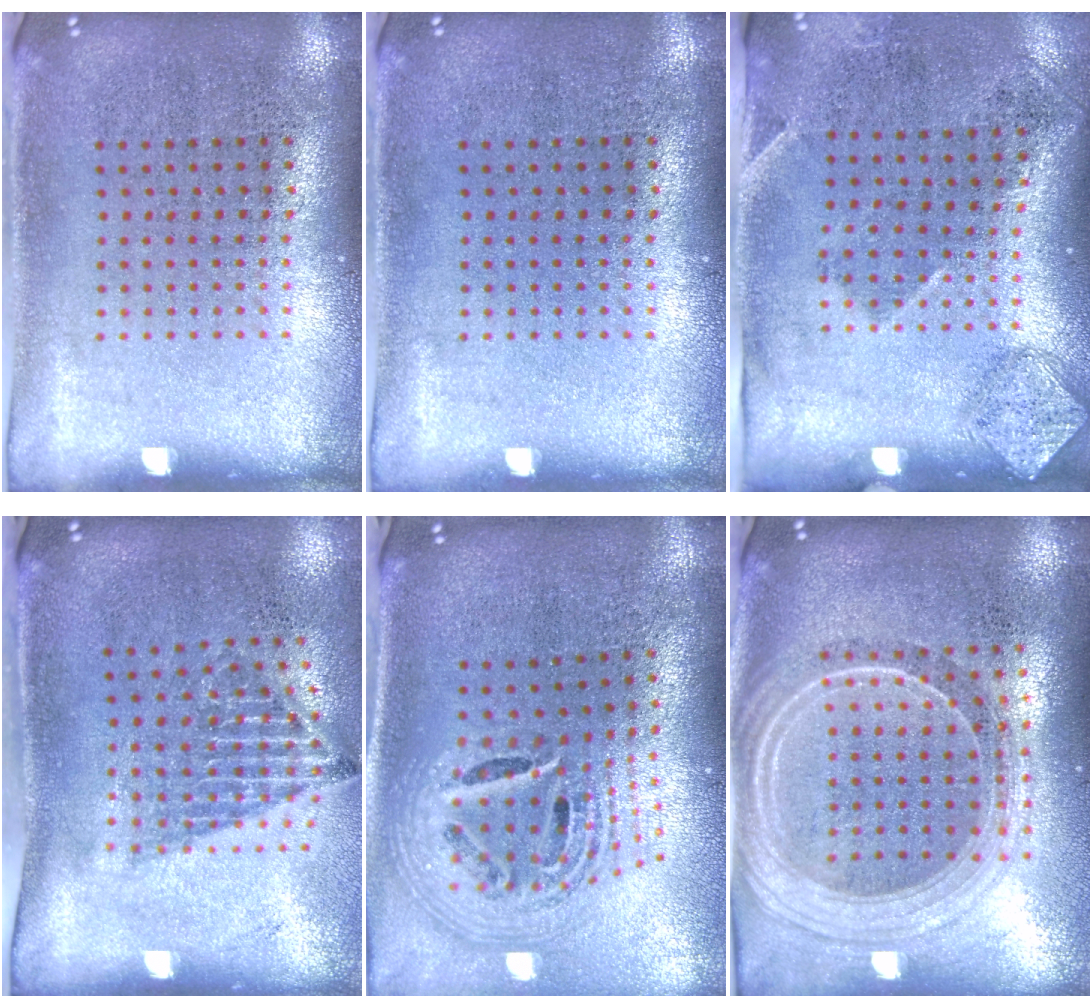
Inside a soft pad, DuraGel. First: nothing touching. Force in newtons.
{"total": 0.0}
{"total": 1.9, "press": 1.2, "slide": 1.4}
{"total": 1.6, "press": 1.2, "slide": 1.0}
{"total": 2.8, "press": 1.9, "slide": 2.0}
{"total": 2.4, "press": 2.0, "slide": 1.2}